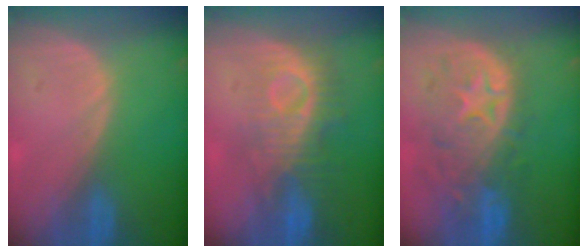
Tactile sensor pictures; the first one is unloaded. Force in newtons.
{"total": 8.8, "press": 8.3, "slide": 2.8}
{"total": 11.1, "press": 9.8, "slide": 5.2}